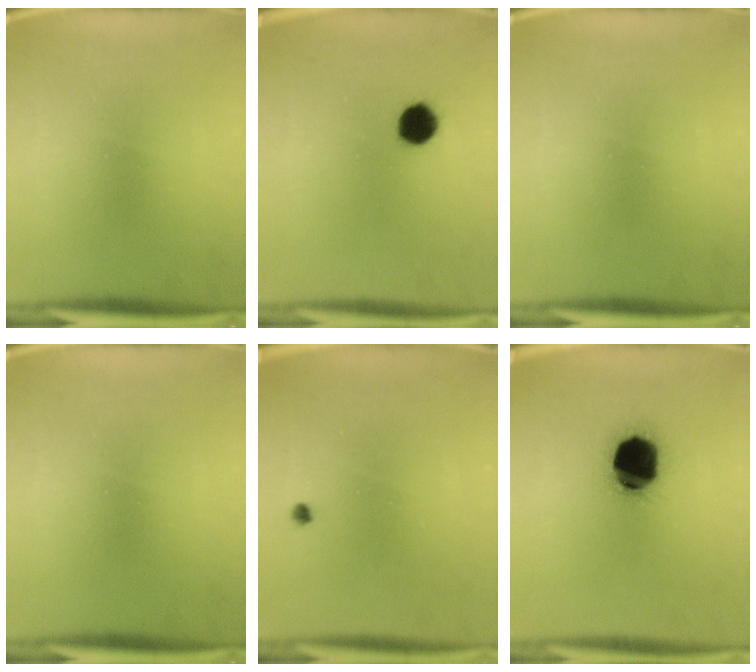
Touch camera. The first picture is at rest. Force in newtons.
{"total": 6.1}
{"total": 0.0}
{"total": 0.0}
{"total": 0.6}
{"total": 19.1}